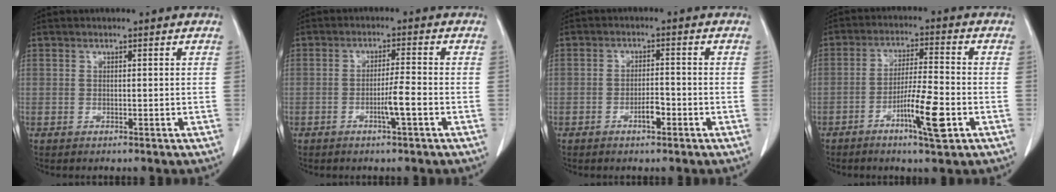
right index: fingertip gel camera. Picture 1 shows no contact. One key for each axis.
{"total": 3.8, "fx": -1.4, "fy": -0.3, "fz": 3.5, "tx": -0.061, "ty": -0.005, "tz": -0.026}
{"total": 2.7, "fx": -1.3, "fy": 0.8, "fz": 2.2, "tx": -0.038, "ty": 0.001, "tz": -0.022}
{"total": 8.2, "fx": -3.6, "fy": 0.3, "fz": 7.4, "tx": -0.135, "ty": -0.007, "tz": -0.060}